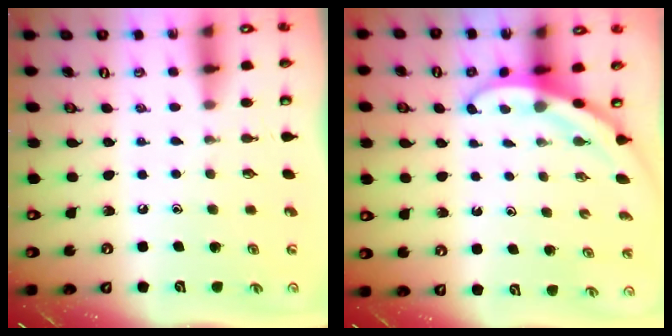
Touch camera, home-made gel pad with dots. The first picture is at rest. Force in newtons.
{"total": 3.2, "press": 3.2, "slide": 0.1}